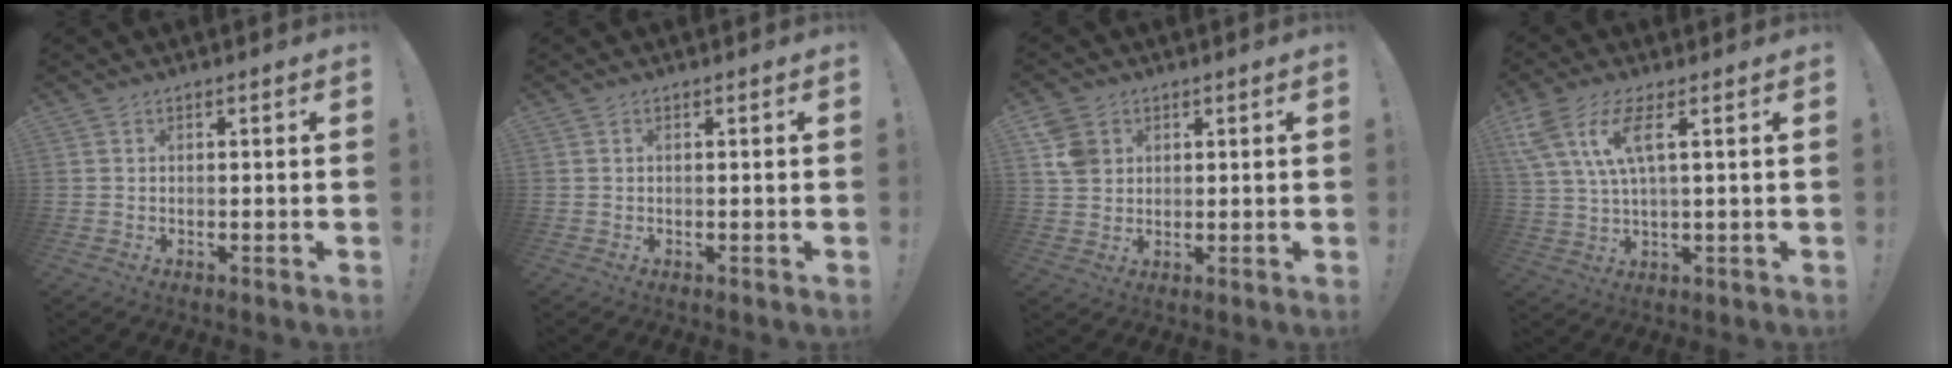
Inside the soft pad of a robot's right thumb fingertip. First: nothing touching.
{"total": 0.0}
{"total": 6.4, "force": [2.5, 5.2, 2.8], "torque": [-0.046, -0.002, 0.050]}
{"total": 10.0, "force": [3.9, 3.1, 8.7], "torque": [-0.171, -0.011, 0.070]}